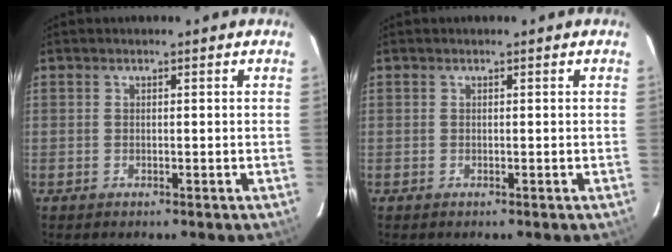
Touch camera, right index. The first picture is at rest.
{"total": 0.0}